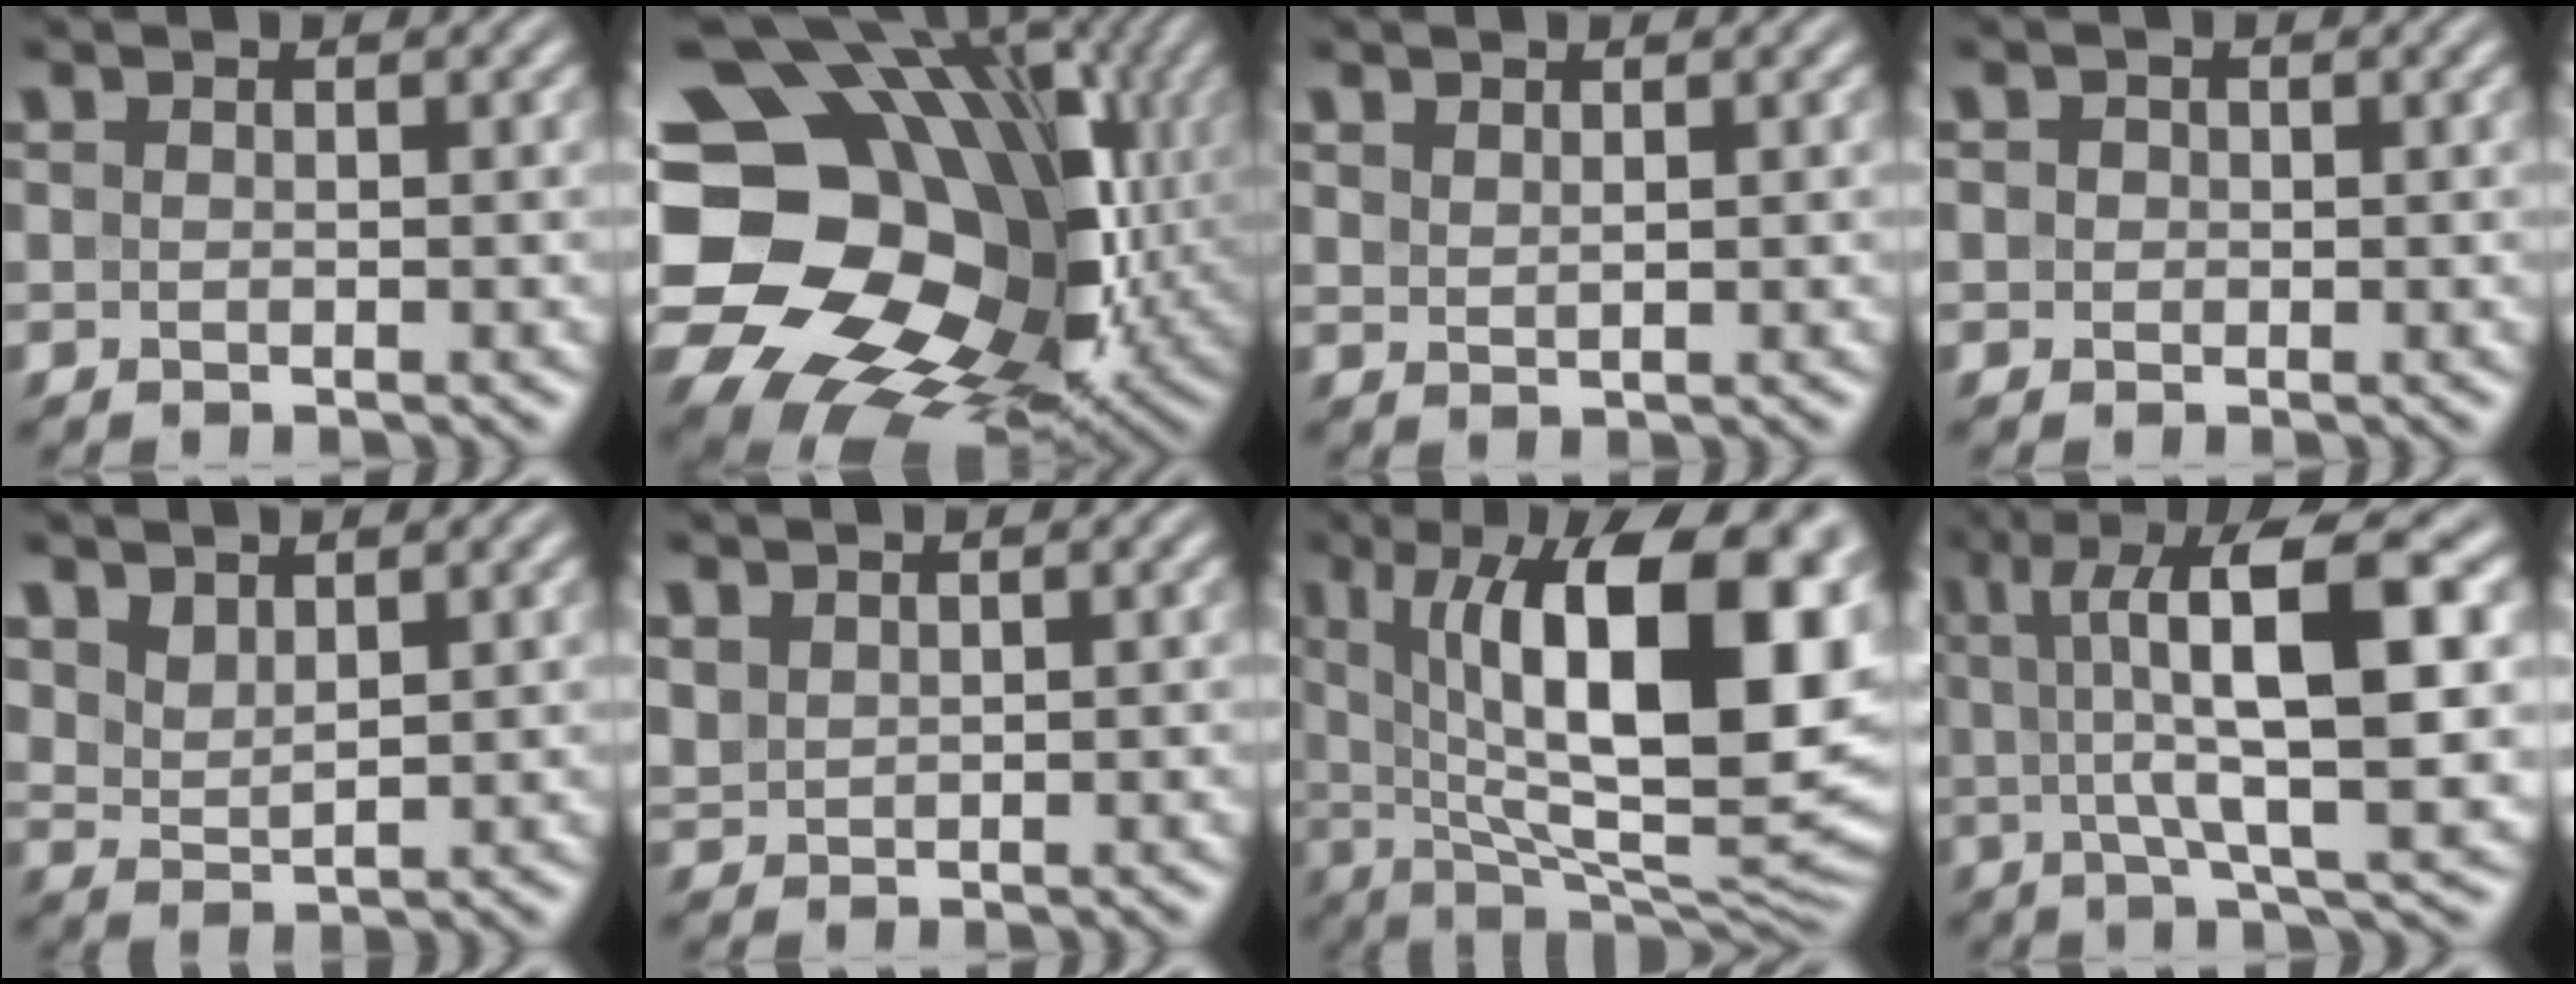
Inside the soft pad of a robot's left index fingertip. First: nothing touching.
{"total": 20.4, "force": [0.4, 16.2, 12.5], "torque": [-0.223, -0.008, 0.032]}
{"total": 1.0, "force": [0.8, 0.3, 0.5], "torque": [-0.014, 0.000, 0.017]}
{"total": 0.9, "force": [0.2, 0.9, 0.3], "torque": [-0.002, 0.001, -0.003]}
{"total": 2.4, "force": [1.9, 1.0, 1.1], "torque": [-0.027, -0.002, 0.043]}
{"total": 1.4, "force": [1.1, 0.7, 0.4], "torque": [-0.014, 0.001, 0.027]}
{"total": 17.6, "force": [4.3, 6.9, 15.6], "torque": [-0.212, 0.006, 0.069]}
{"total": 13.0, "force": [2.6, 3.3, 12.3], "torque": [-0.184, 0.015, 0.039]}